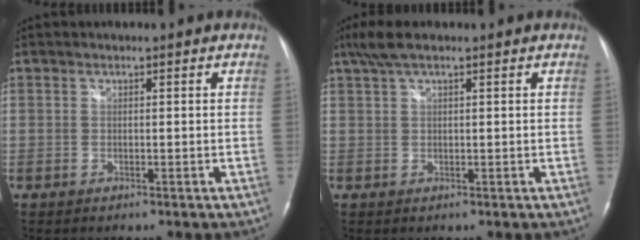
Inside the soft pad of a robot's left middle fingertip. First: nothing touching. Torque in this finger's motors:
{"motor_torque": [0.37, -0.23, -0.01, 0.01]}